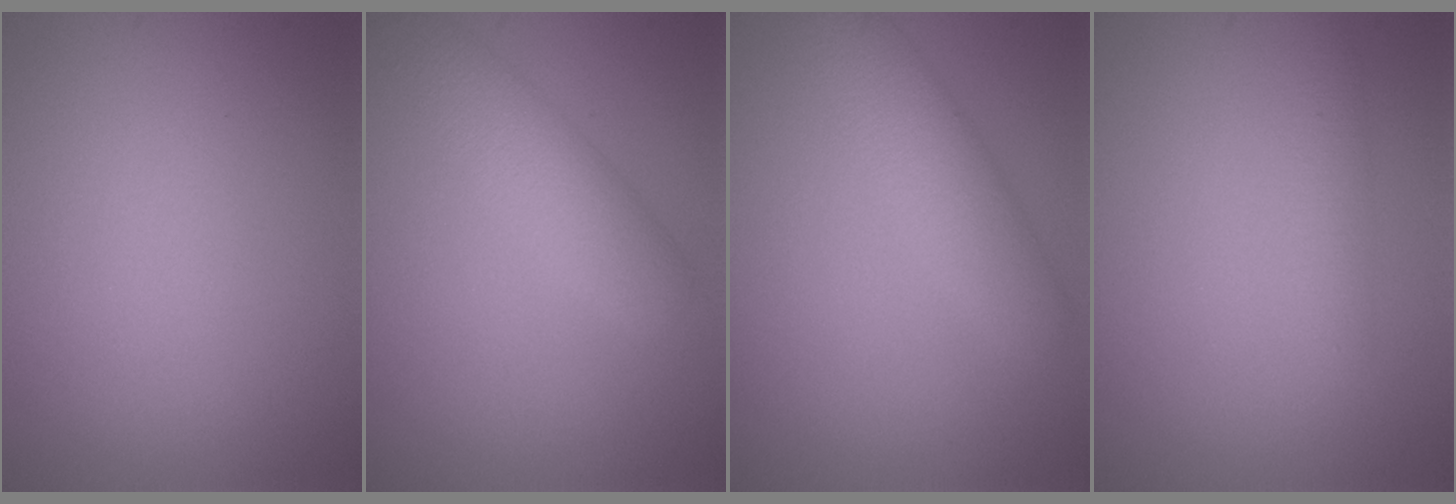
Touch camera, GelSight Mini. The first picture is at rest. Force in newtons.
{"total": 3.7, "press": 3.7, "slide": 0.2}
{"total": 3.7, "press": 3.6, "slide": 0.2}
{"total": 1.3, "press": 1.3, "slide": 0.0}